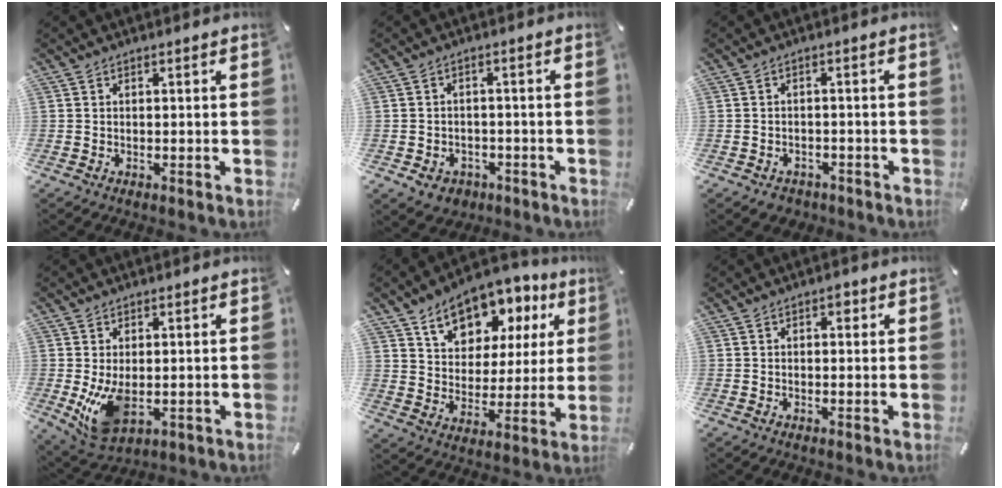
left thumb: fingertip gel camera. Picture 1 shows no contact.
{"total": 4.8, "force": [-2.2, 3.9, 1.8], "torque": [-0.024, 0.010, -0.039]}
{"total": 2.6, "force": [-1.8, 1.8, 0.6], "torque": [-0.009, 0.010, -0.037]}
{"total": 9.1, "force": [-0.4, 5.7, 7.1], "torque": [-0.127, -0.012, -0.001]}
{"total": 13.2, "force": [8.8, 8.5, 5.0], "torque": [-0.084, -0.054, 0.156]}
{"total": 1.7, "force": [0.6, 1.1, 1.1], "torque": [-0.008, 0.001, 0.005]}